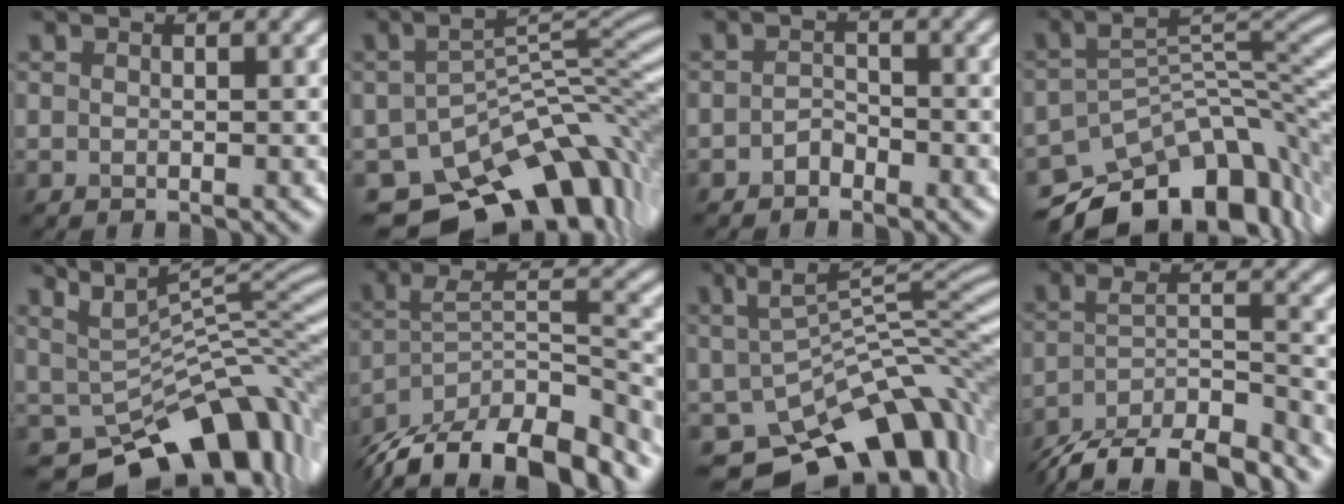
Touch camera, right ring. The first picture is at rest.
{"total": 12.8, "force": [-8.0, 6.2, 7.9], "torque": [-0.124, -0.007, -0.119]}
{"total": 1.3, "force": [-1.0, 0.7, 0.4], "torque": [-0.007, 0.007, -0.021]}
{"total": 12.6, "force": [-8.5, 6.2, 7.0], "torque": [-0.103, -0.005, -0.133]}
{"total": 10.3, "force": [-2.9, 5.1, 8.4], "torque": [-0.136, -0.002, -0.029]}
{"total": 13.8, "force": [-10.8, 4.4, 7.3], "torque": [-0.133, 0.012, -0.176]}
{"total": 11.3, "force": [-5.0, 5.5, 8.6], "torque": [-0.141, -0.006, -0.070]}
{"total": 11.2, "force": [-9.7, 3.1, 4.8], "torque": [-0.073, -0.015, -0.147]}